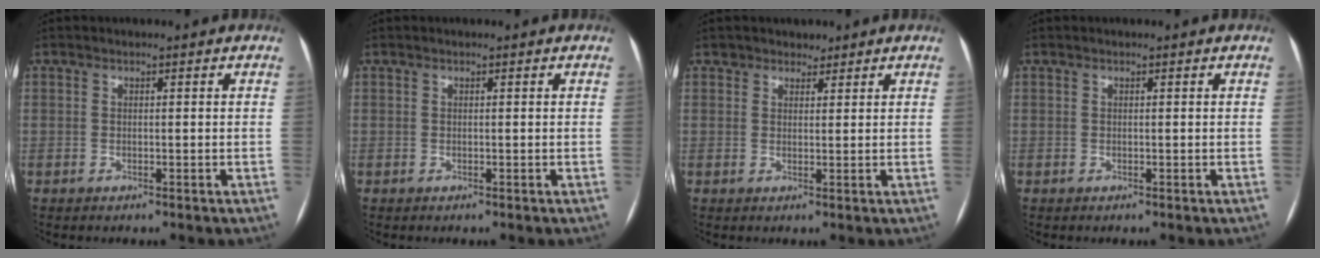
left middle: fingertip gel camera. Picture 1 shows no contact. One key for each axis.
{"total": 0.0}
{"total": 1.9, "fx": 1.4, "fy": 1.3, "fz": -0.2, "tx": 0.012, "ty": -0.003, "tz": 0.015}
{"total": 0.0}